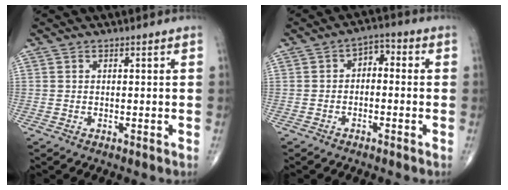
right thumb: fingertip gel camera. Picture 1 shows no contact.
{"total": 4.0, "force": [-0.5, 2.6, 3.0], "torque": [-0.030, 0.028, -0.021]}